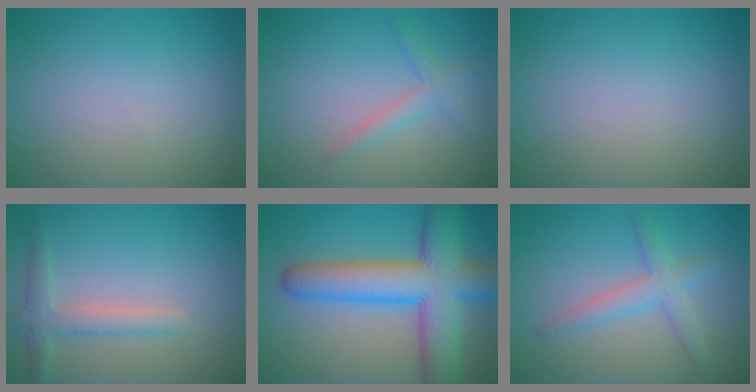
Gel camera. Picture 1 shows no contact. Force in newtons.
{"total": 1.8, "press": 1.8, "slide": 0.1}
{"total": 0.0}
{"total": 2.6, "press": 2.6, "slide": 0.2}
{"total": 10.5, "press": 10.5, "slide": 0.5}
{"total": 2.9, "press": 2.9, "slide": 0.1}